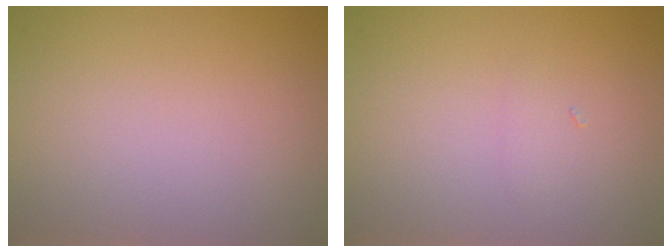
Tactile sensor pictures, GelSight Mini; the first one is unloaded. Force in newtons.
{"total": 0.6, "press": 0.6, "slide": 0.0}